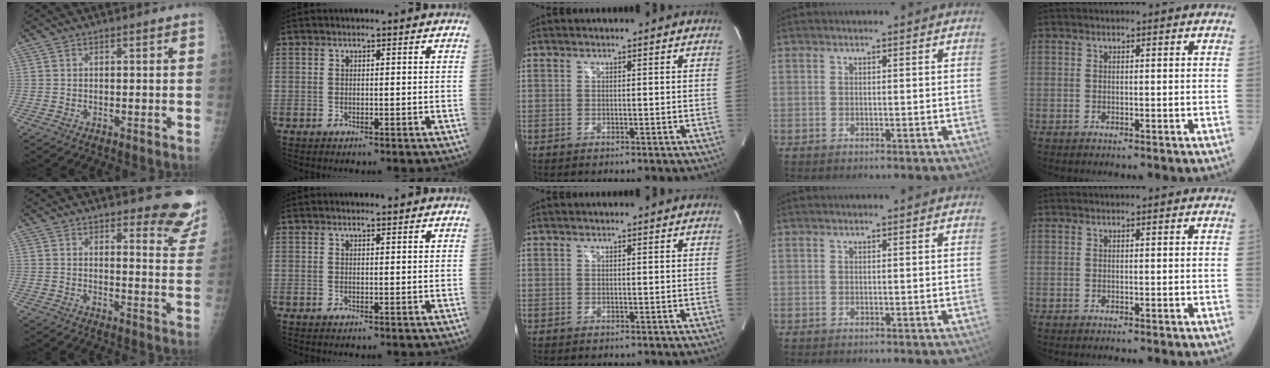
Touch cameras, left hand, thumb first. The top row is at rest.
{"thumb": {"total": 10.9, "force": [9.4, 2.9, 4.7], "torque": [-0.017, -0.074, 0.092]}, "index": {"total": 0.8, "force": [0.7, 0.1, 0.4], "torque": [-0.014, 0.000, 0.011]}}